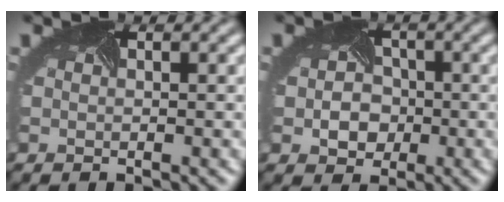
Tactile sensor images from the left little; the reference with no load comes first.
{"total": 3.9, "force": [-0.4, 3.3, 2.1], "torque": [-0.019, 0.000, -0.009]}